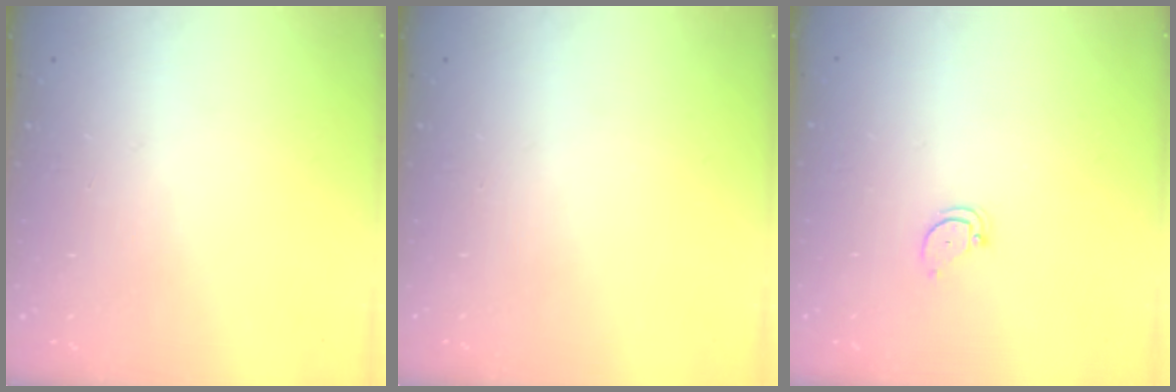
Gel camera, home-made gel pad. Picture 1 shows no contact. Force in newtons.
{"total": 0.0}
{"total": 2.6, "press": 2.6, "slide": 0.0}